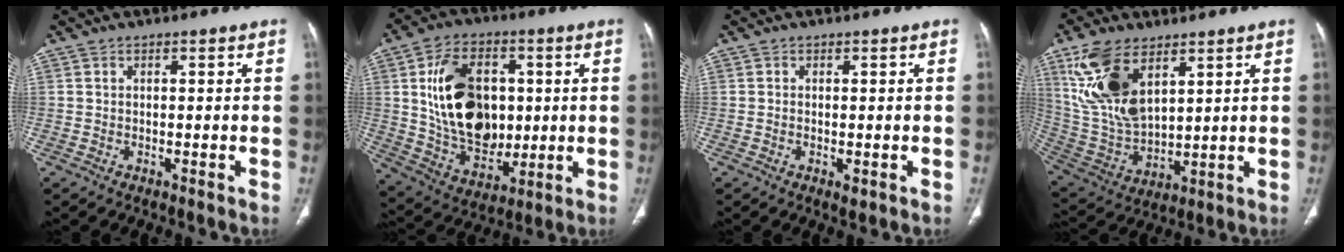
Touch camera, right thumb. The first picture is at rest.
{"total": 19.3, "force": [2.7, 13.3, 13.8], "torque": [-0.196, -0.009, 0.060]}
{"total": 1.4, "force": [-0.4, 0.7, 1.1], "torque": [-0.020, -0.004, -0.002]}
{"total": 16.7, "force": [8.0, 8.5, 11.9], "torque": [-0.232, -0.027, 0.171]}